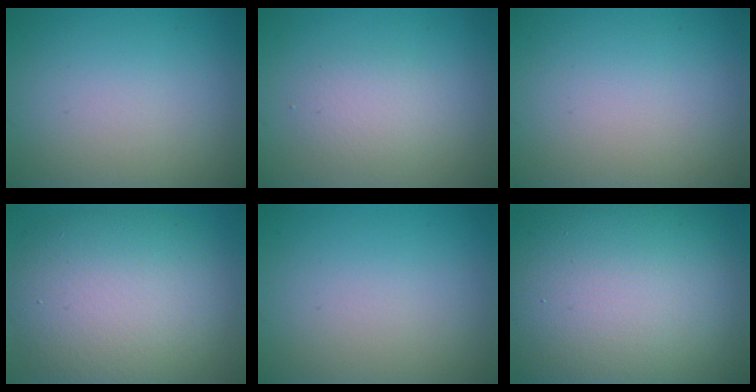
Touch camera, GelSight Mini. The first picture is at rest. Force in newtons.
{"total": 2.1, "press": 2.1, "slide": 0.0}
{"total": 0.0}
{"total": 10.7, "press": 10.7, "slide": 0.5}
{"total": 0.0}
{"total": 17.5, "press": 17.5, "slide": 1.4}